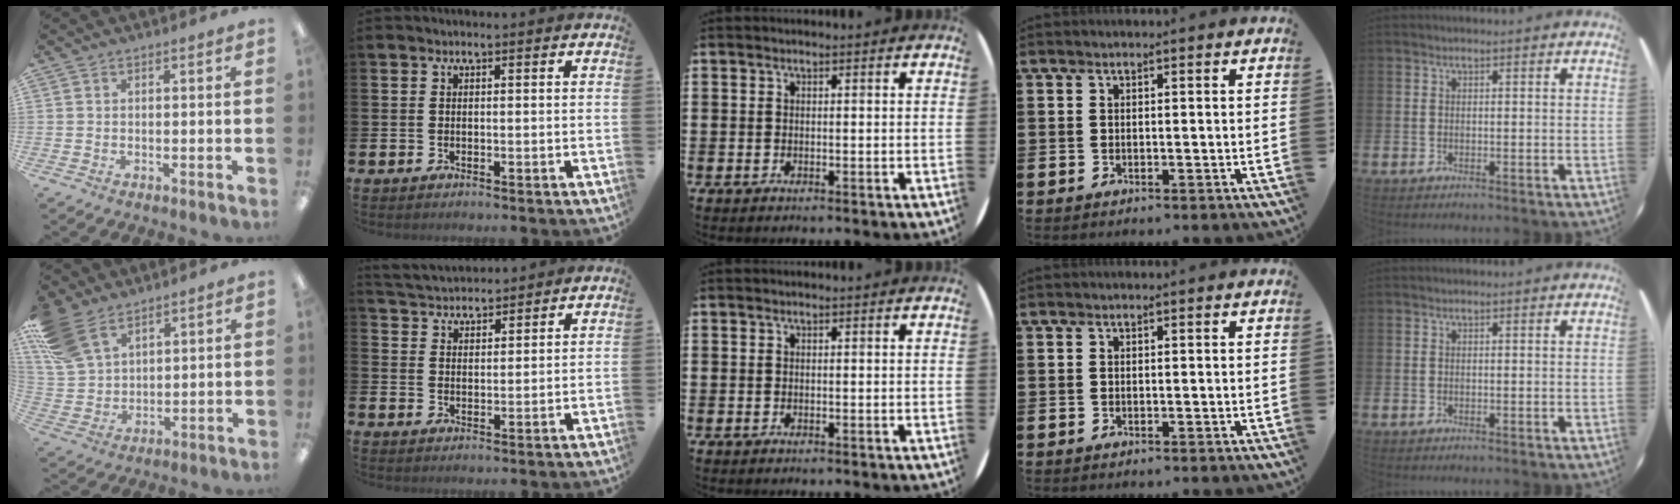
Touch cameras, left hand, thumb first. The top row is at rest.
{"thumb": {"total": 14.2, "force": [9.3, 8.0, 7.1], "torque": [-0.175, -0.023, 0.182]}, "index": {"total": 4.1, "force": [4.1, 0.8, -0.2], "torque": [-0.018, -0.019, 0.075]}}